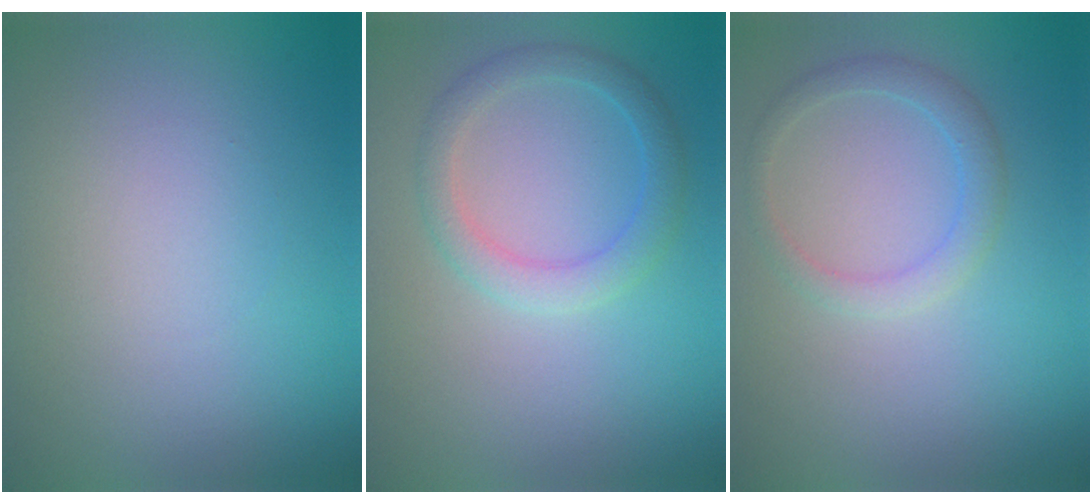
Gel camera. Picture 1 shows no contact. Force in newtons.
{"total": 2.8, "press": 2.8, "slide": 0.1}
{"total": 2.2, "press": 2.2, "slide": 0.1}